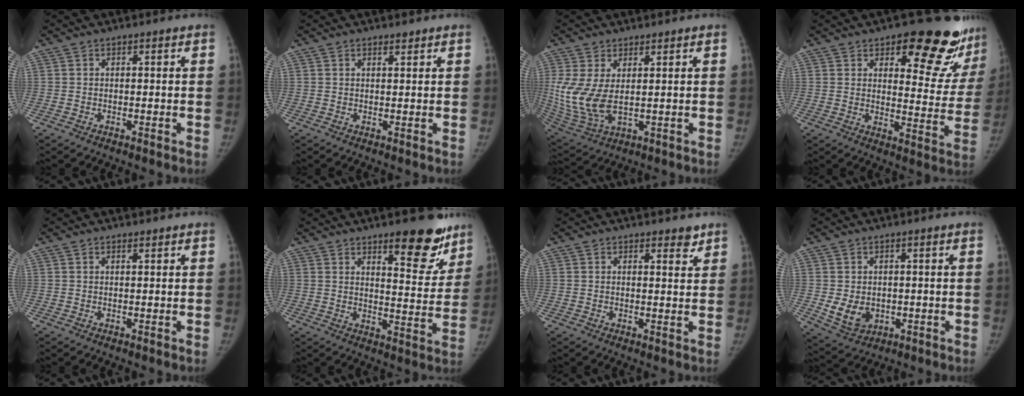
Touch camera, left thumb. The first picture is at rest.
{"total": 1.0, "force": [0.8, 0.3, 0.5], "torque": [-0.007, -0.007, 0.014]}
{"total": 10.6, "force": [1.3, 5.7, 8.8], "torque": [-0.199, -0.012, 0.042]}
{"total": 20.0, "force": [14.2, 8.1, 11.5], "torque": [-0.083, -0.091, 0.169]}
{"total": 0.5, "force": [0.4, 0.1, 0.3], "torque": [-0.007, -0.003, 0.006]}
{"total": 13.0, "force": [8.8, 4.4, 8.4], "torque": [-0.058, -0.061, 0.124]}
{"total": 2.1, "force": [1.6, 0.8, 1.0], "torque": [0.003, -0.012, 0.021]}
{"total": 6.3, "force": [-0.8, 5.0, 3.8], "torque": [-0.047, -0.006, 0.003]}